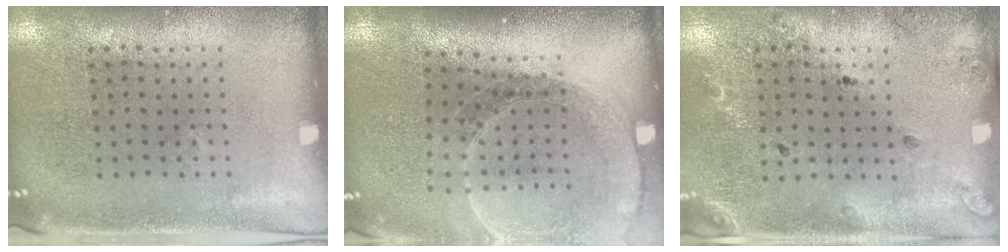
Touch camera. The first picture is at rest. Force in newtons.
{"total": 1.7, "press": 1.7, "slide": 0.2}
{"total": 1.3, "press": 1.3, "slide": 0.3}